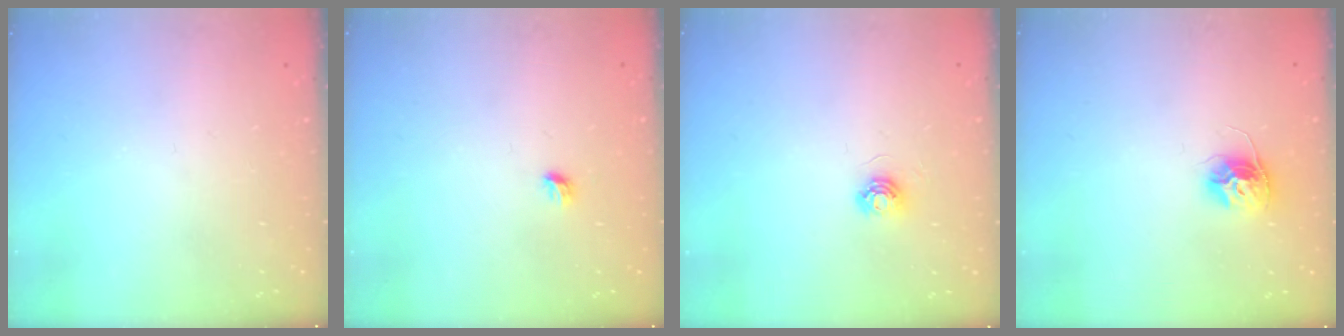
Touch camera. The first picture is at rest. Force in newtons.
{"total": 3.7, "press": 3.6, "slide": 0.8}
{"total": 5.0, "press": 4.9, "slide": 0.4}
{"total": 10.3, "press": 10.3, "slide": 0.6}